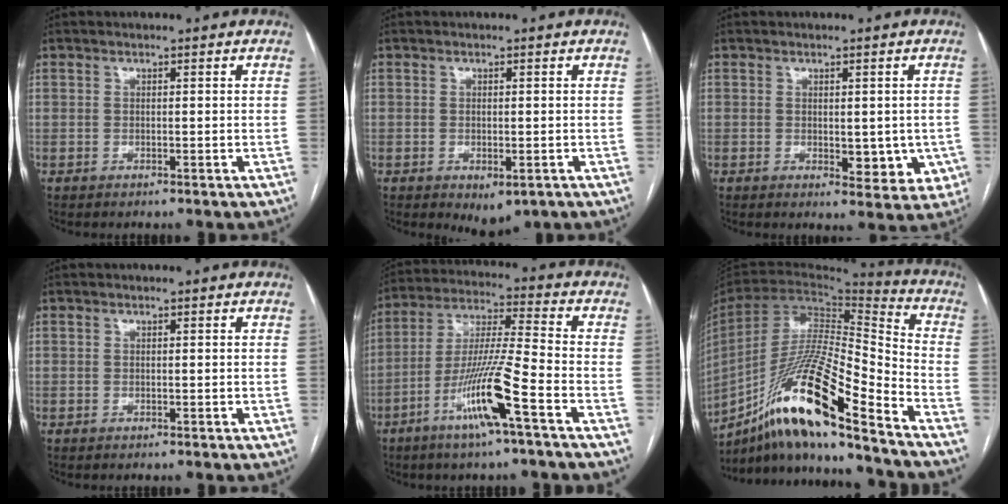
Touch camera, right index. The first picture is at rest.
{"total": 3.4, "force": [-1.6, 1.7, 2.5], "torque": [-0.032, -0.005, -0.010]}
{"total": 6.4, "force": [-1.2, 3.5, 5.2], "torque": [-0.044, -0.003, -0.006]}
{"total": 0.0}
{"total": 12.9, "force": [-6.3, -0.5, 11.3], "torque": [-0.224, -0.008, -0.119]}
{"total": 21.0, "force": [-14.0, 1.3, 15.6], "torque": [-0.307, -0.018, -0.259]}